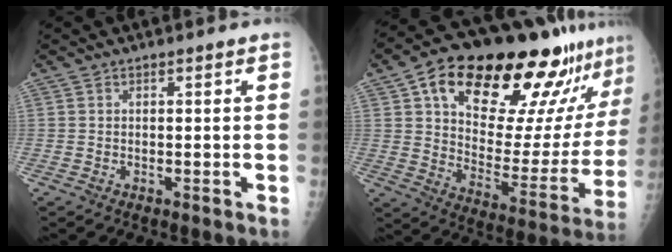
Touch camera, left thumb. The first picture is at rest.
{"total": 29.6, "force": [18.5, 11.7, 19.9], "torque": [-0.256, -0.043, 0.278]}